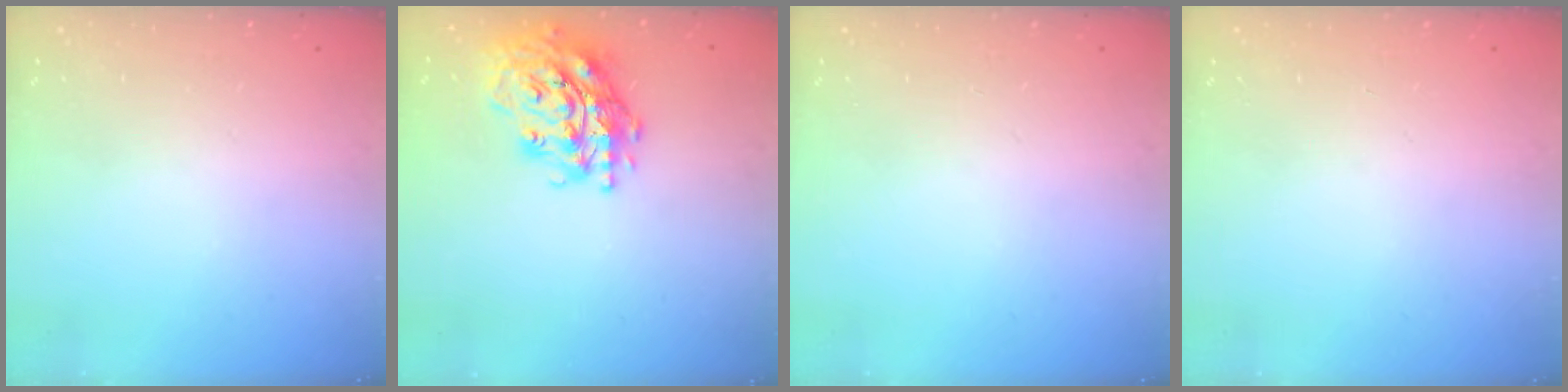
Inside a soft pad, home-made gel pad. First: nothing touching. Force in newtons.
{"total": 21.0, "press": 20.9, "slide": 2.7}
{"total": 0.0}
{"total": 0.0}